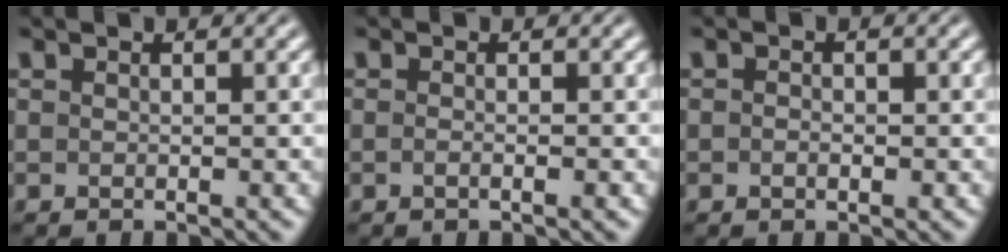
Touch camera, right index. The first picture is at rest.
{"total": 0.9, "force": [-0.6, -0.5, 0.5], "torque": [-0.010, -0.004, -0.011]}
{"total": 0.6, "force": [-0.4, 0.0, 0.4], "torque": [-0.008, -0.002, -0.008]}